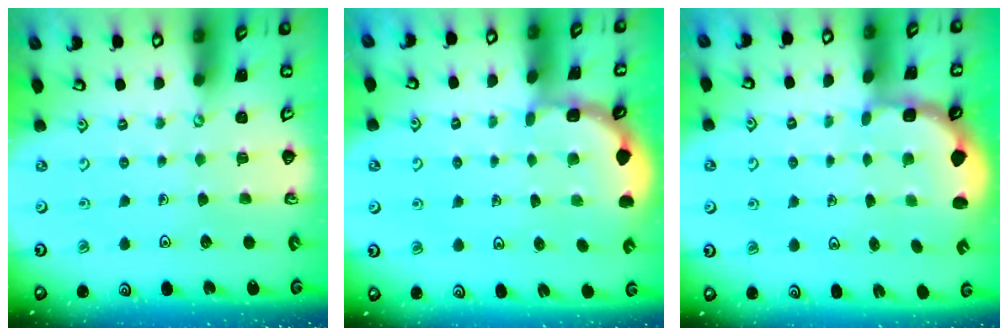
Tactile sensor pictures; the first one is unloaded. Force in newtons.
{"total": 2.1, "press": 2.1, "slide": 0.1}
{"total": 2.6, "press": 1.9, "slide": 1.8}